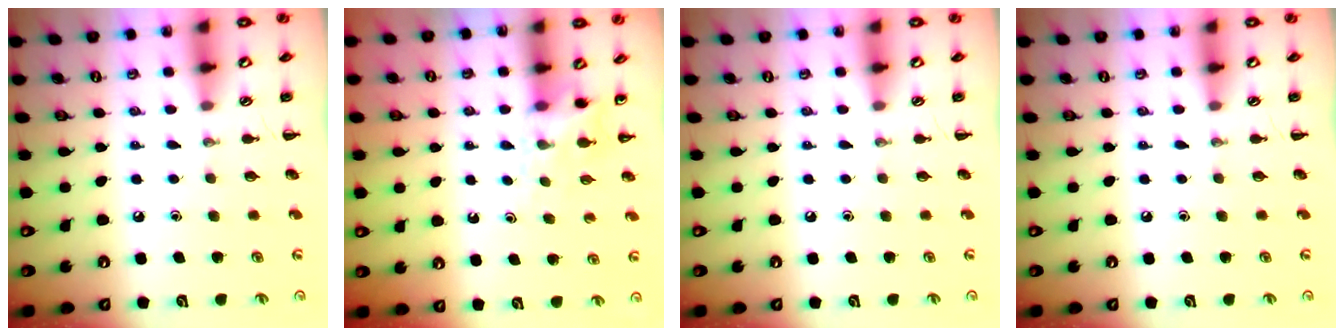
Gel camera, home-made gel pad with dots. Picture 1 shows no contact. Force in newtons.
{"total": 5.7, "press": 5.4, "slide": 1.7}
{"total": 0.0}
{"total": 0.0}